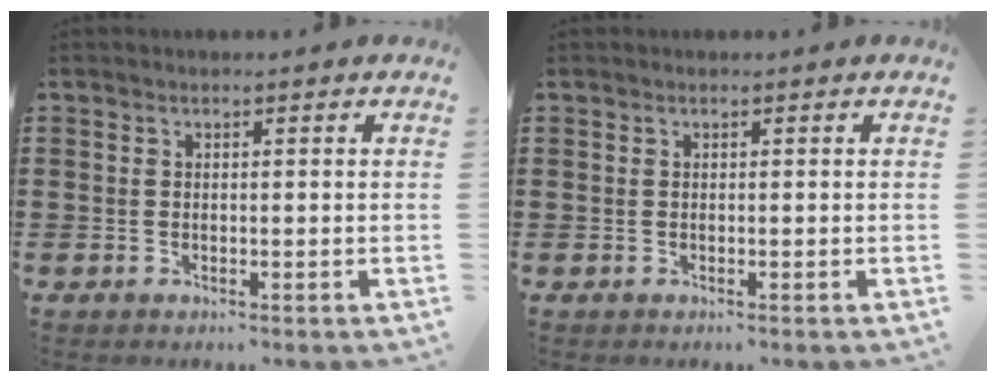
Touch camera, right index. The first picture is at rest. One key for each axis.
{"total": 0.0}